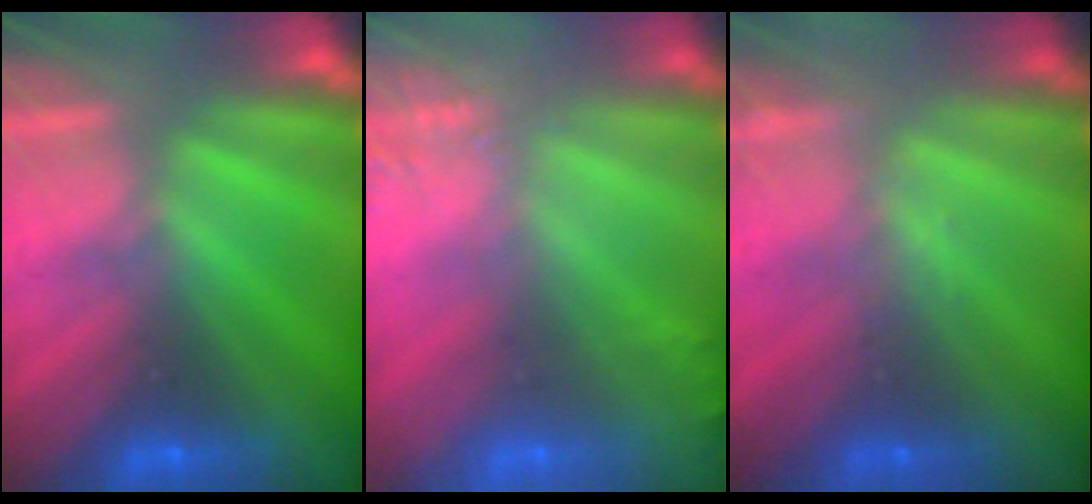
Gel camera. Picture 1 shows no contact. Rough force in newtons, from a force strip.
{"total": 2.4}
{"total": 1.9}